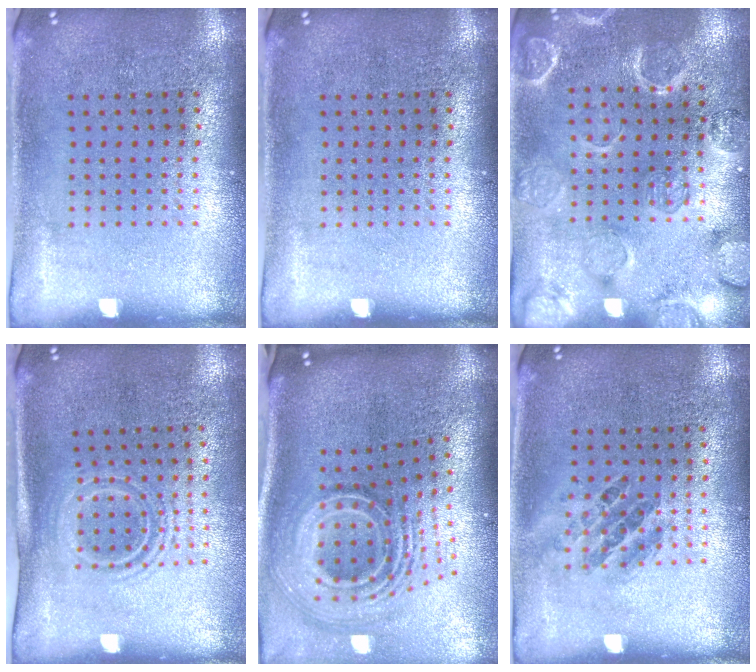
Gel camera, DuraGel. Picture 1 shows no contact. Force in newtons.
{"total": 0.0}
{"total": 2.5, "press": 2.5, "slide": 0.3}
{"total": 1.5, "press": 1.1, "slide": 1.0}
{"total": 3.3, "press": 2.0, "slide": 2.5}
{"total": 1.0, "press": 0.8, "slide": 0.6}